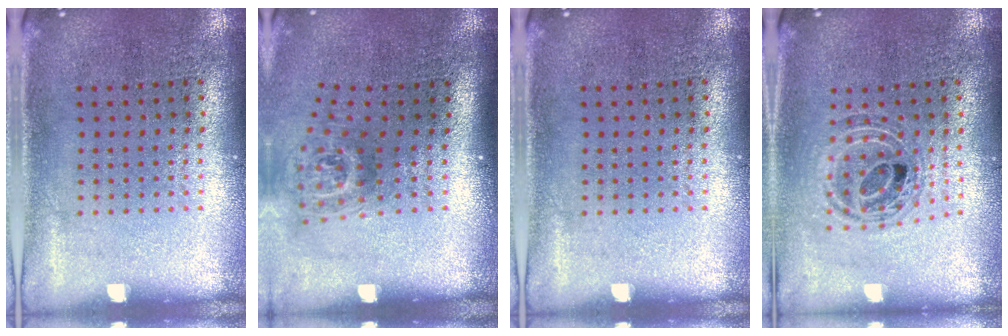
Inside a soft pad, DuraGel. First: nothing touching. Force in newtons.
{"total": 1.8, "press": 1.2, "slide": 1.4}
{"total": 0.0}
{"total": 0.8, "press": 0.8, "slide": 0.1}